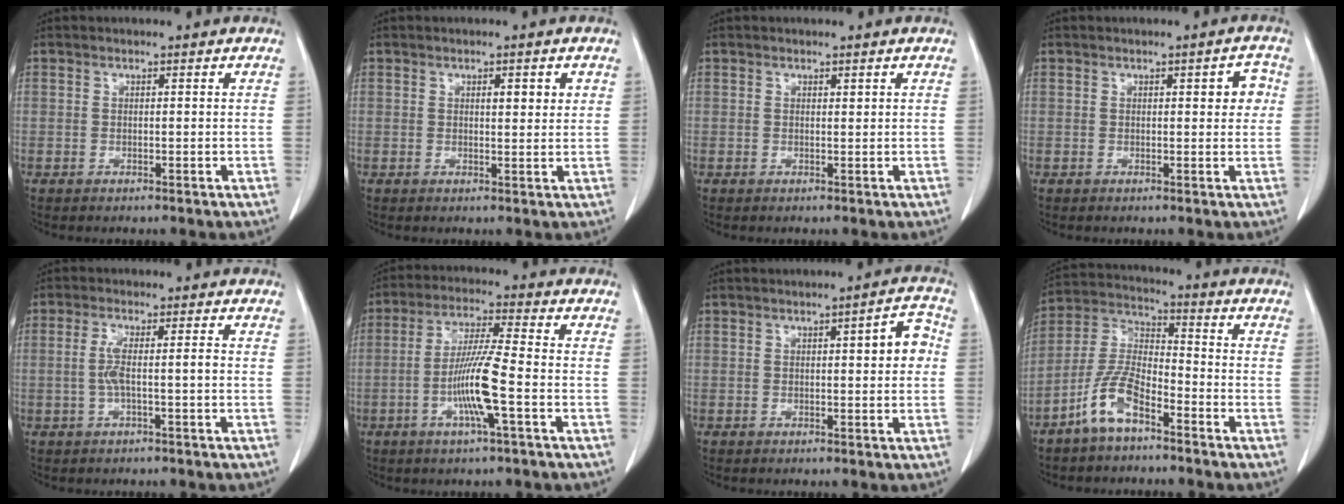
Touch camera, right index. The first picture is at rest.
{"total": 2.5, "force": [1.0, 0.7, 2.2], "torque": [-0.033, -0.002, 0.013]}
{"total": 0.0}
{"total": 3.0, "force": [0.6, 1.1, 2.7], "torque": [-0.025, 0.006, 0.004]}
{"total": 3.9, "force": [-0.6, 0.2, 3.8], "torque": [-0.080, 0.009, -0.010]}
{"total": 9.5, "force": [-2.7, -0.2, 9.0], "torque": [-0.177, -0.005, -0.055]}
{"total": 4.3, "force": [0.5, 1.1, 4.2], "torque": [-0.049, 0.013, 0.001]}
{"total": 9.1, "force": [-5.8, 3.2, 6.3], "torque": [-0.144, 0.006, -0.119]}